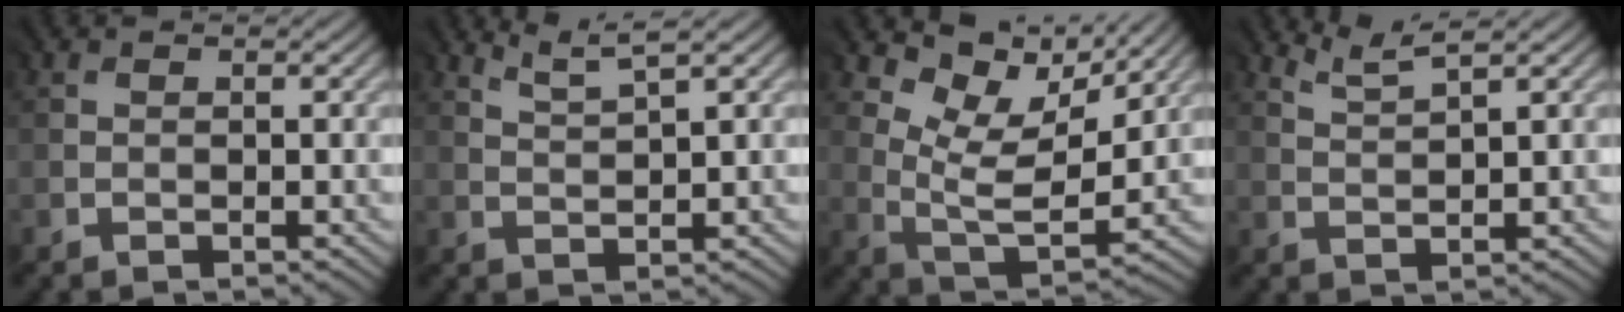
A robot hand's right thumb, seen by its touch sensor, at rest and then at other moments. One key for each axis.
{"total": 2.8, "fx": 2.5, "fy": -0.3, "fz": 1.3, "tx": -0.031, "ty": 0.005, "tz": 0.060}
{"total": 7.7, "fx": 5.5, "fy": 2.9, "fz": 4.6, "tx": -0.102, "ty": -0.008, "tz": 0.110}
{"total": 2.5, "fx": 2.4, "fy": -0.4, "fz": 0.8, "tx": -0.020, "ty": 0.004, "tz": 0.058}